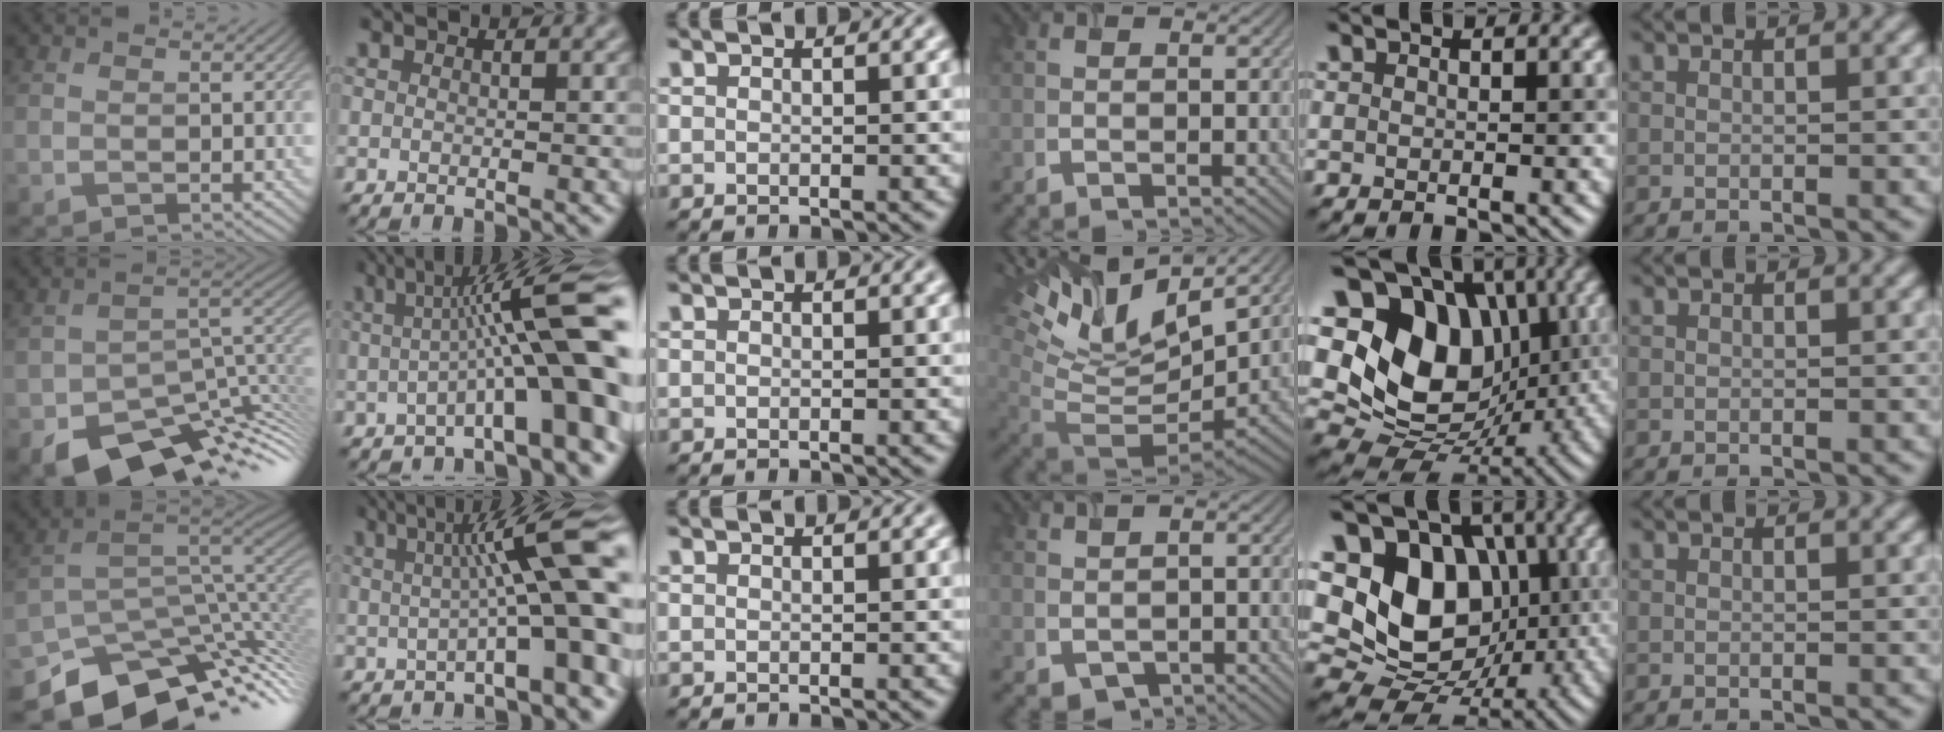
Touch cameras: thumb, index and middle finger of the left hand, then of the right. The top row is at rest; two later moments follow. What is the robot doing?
{"motion": "open", "object": "airpods case & airpods"}